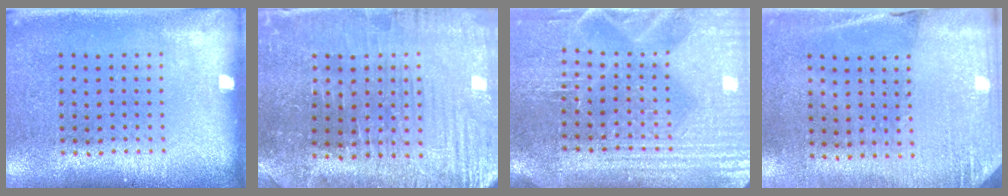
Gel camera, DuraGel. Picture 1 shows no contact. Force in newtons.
{"total": 1.8, "press": 1.8, "slide": 0.3}
{"total": 4.1, "press": 3.8, "slide": 1.6}
{"total": 2.7, "press": 2.4, "slide": 1.2}